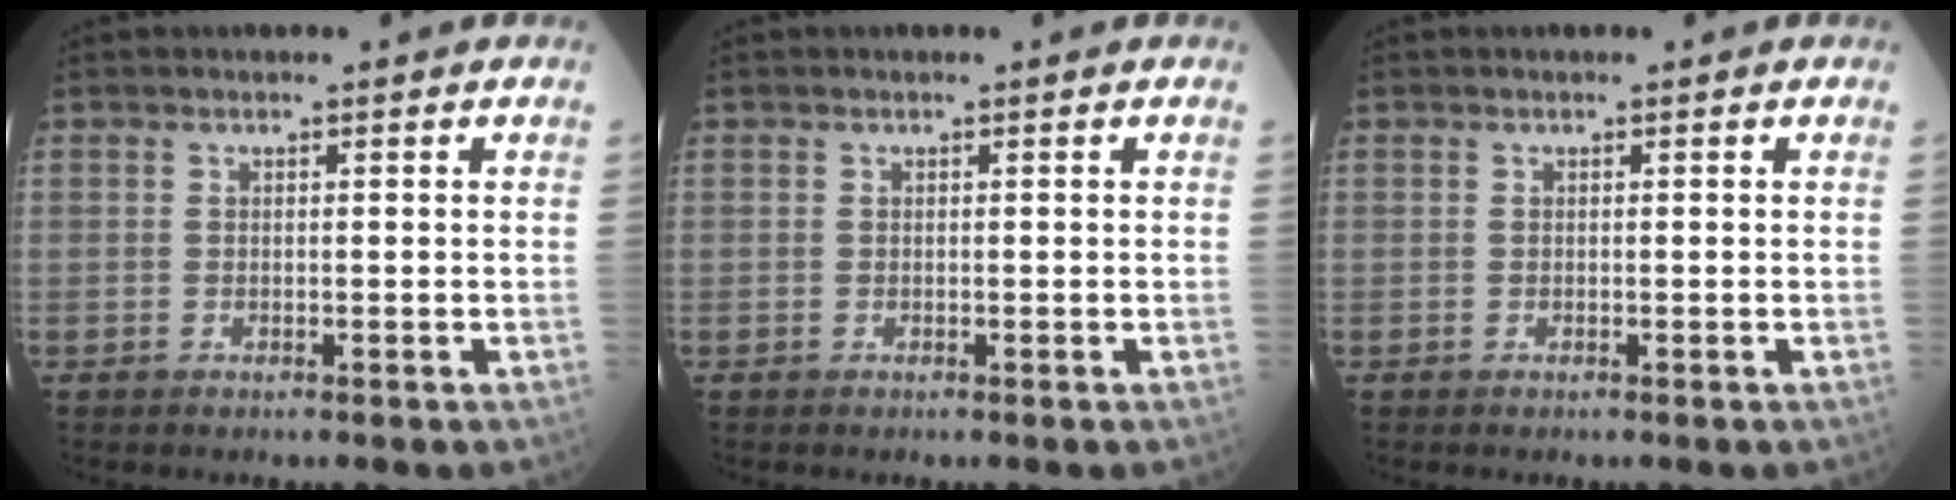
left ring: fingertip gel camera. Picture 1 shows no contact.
{"total": 0.0}
{"total": 0.0}